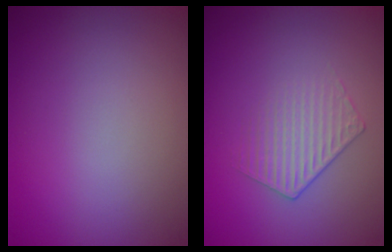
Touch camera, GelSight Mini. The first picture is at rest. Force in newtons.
{"total": 1.7, "press": 1.2, "slide": 1.3}